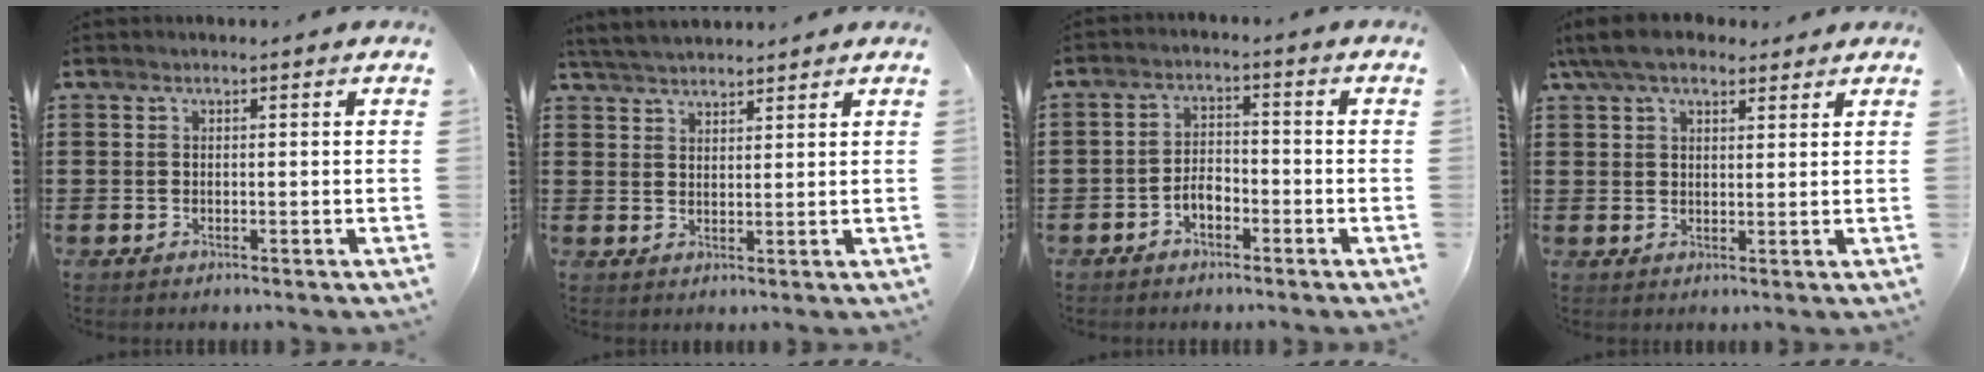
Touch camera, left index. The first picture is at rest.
{"total": 3.8, "force": [3.6, 0.7, 0.7], "torque": [-0.025, -0.005, 0.069]}
{"total": 3.1, "force": [-1.9, 1.4, 1.9], "torque": [-0.037, 0.007, -0.039]}
{"total": 6.5, "force": [4.9, 2.4, 3.5], "torque": [-0.082, 0.004, 0.092]}